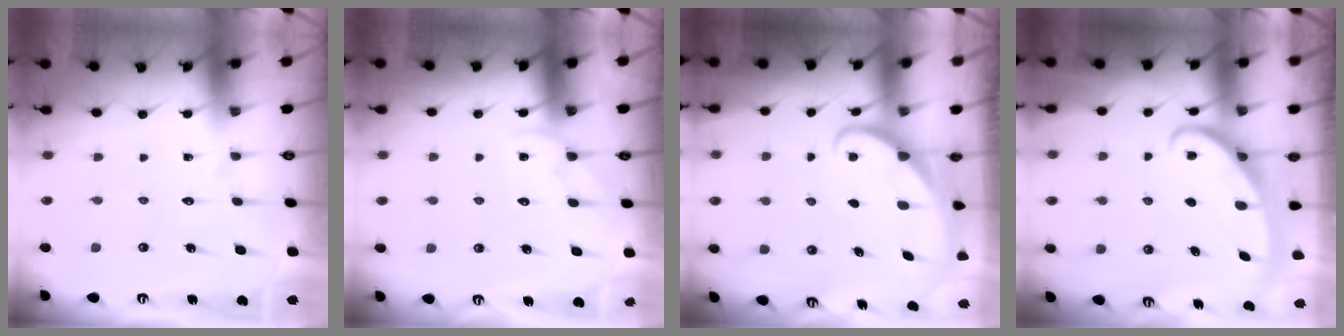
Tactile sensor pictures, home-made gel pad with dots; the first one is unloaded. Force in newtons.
{"total": 2.5, "press": 2.5, "slide": 0.4}
{"total": 1.5, "press": 1.5, "slide": 0.1}
{"total": 2.6, "press": 2.6, "slide": 0.4}